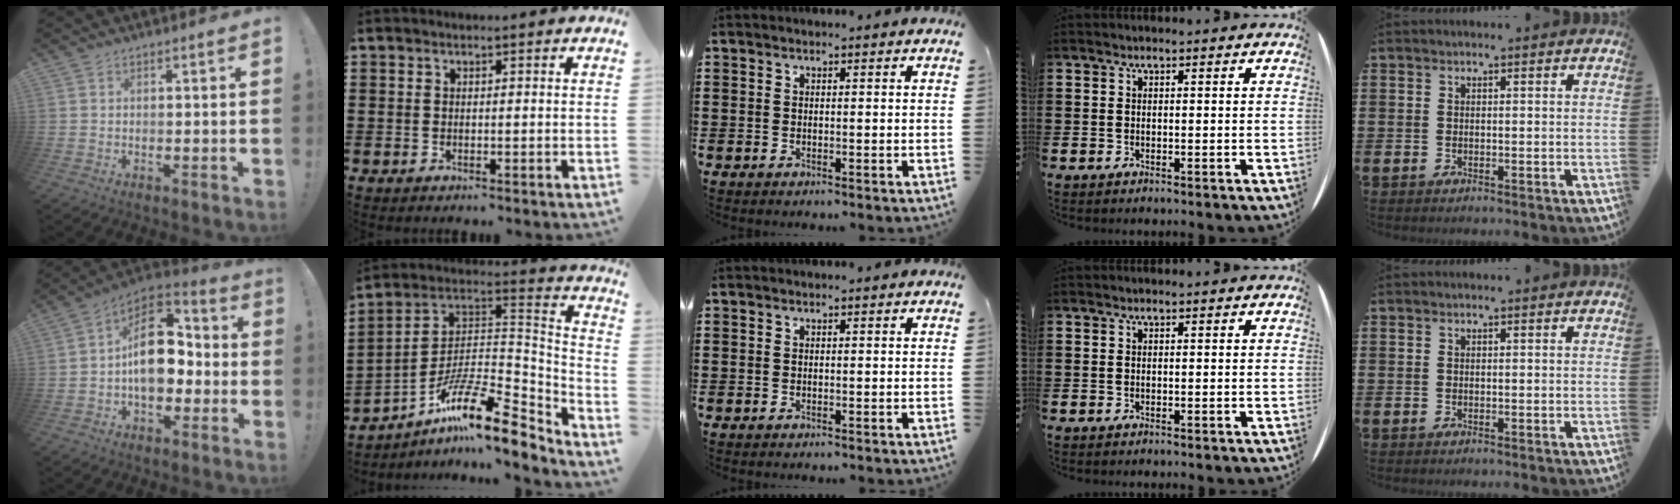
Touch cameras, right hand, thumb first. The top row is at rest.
{"thumb": {"total": 17.9, "force": [0.7, 11.7, 13.6], "torque": [-0.197, 0.013, 0.017]}, "index": {"total": 14.0, "force": [-8.8, 4.0, 10.2], "torque": [-0.172, 0.009, -0.160]}}